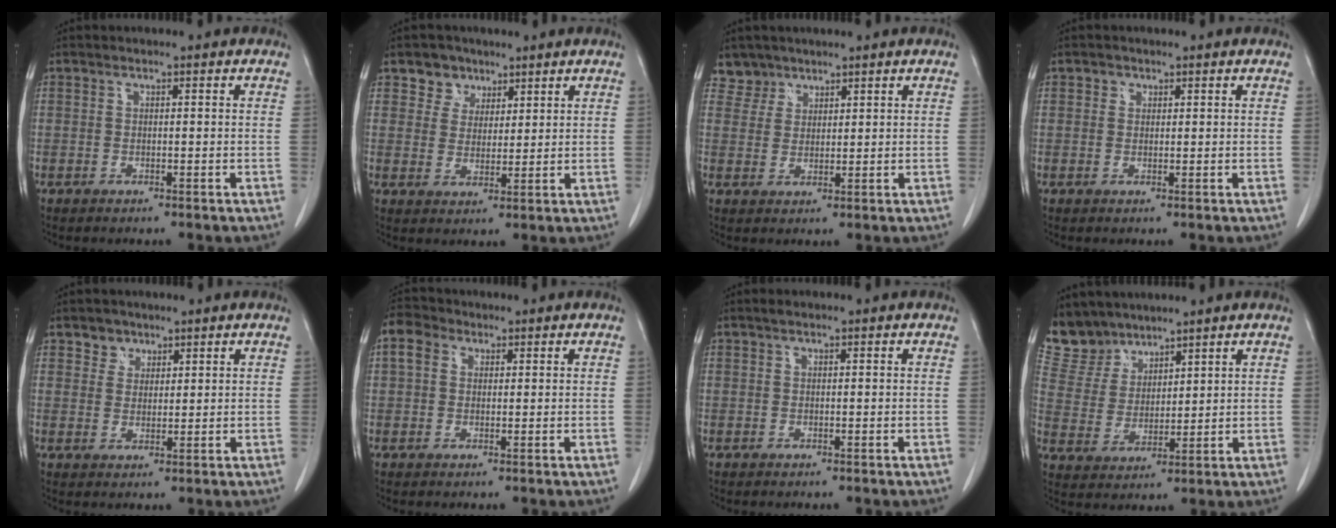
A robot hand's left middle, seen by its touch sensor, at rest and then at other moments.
{"total": 4.5, "force": [2.9, 3.4, 0.4], "torque": [-0.009, 0.006, 0.051]}
{"total": 3.3, "force": [2.6, 1.9, -0.6], "torque": [0.020, 0.003, 0.048]}
{"total": 1.1, "force": [0.6, 0.9, 0.1], "torque": [0.008, -0.002, 0.004]}
{"total": 2.7, "force": [1.9, 2.0, 0.1], "torque": [0.005, 0.000, 0.027]}
{"total": 3.8, "force": [1.5, 3.0, 1.9], "torque": [-0.045, 0.021, 0.028]}
{"total": 0.5, "force": [0.4, 0.2, 0.2], "torque": [-0.009, 0.005, 0.007]}
{"total": 7.4, "force": [6.6, 3.3, 0.3], "torque": [-0.016, 0.007, 0.148]}